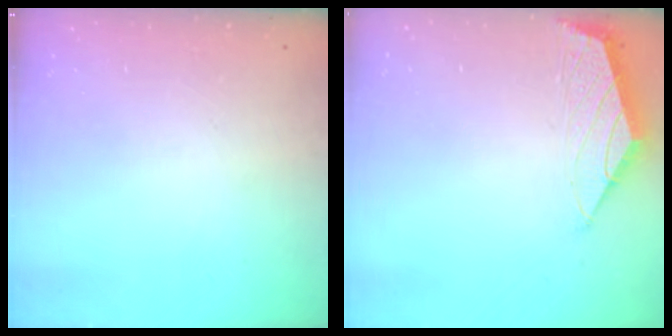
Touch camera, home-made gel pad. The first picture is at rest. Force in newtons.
{"total": 1.5, "press": 1.4, "slide": 0.5}